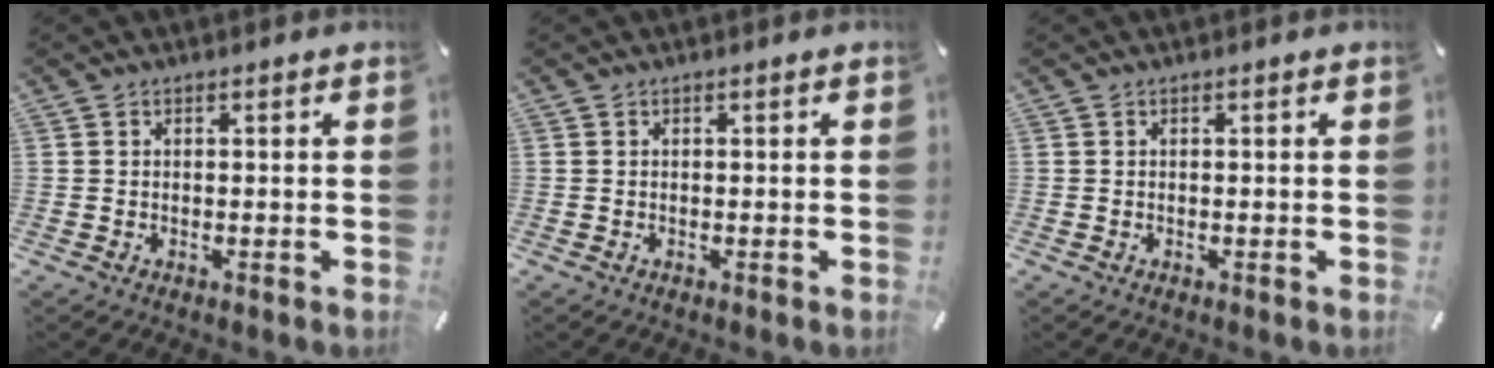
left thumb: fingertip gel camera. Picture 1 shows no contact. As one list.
[{"total": 0.0}, {"total": 0.0}]